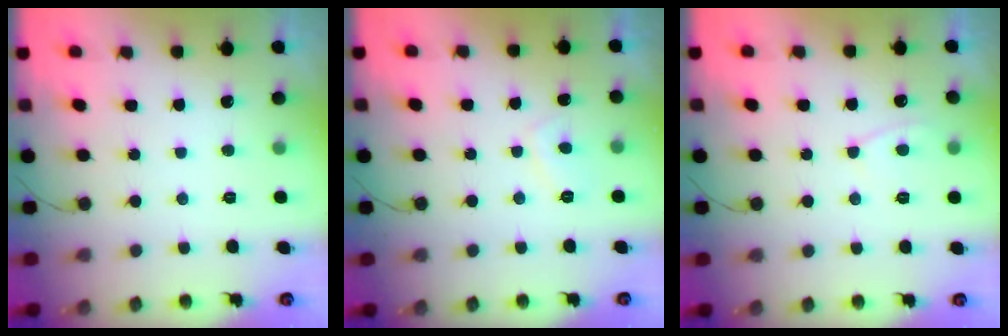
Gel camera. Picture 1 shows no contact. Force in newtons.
{"total": 2.9, "press": 2.8, "slide": 0.9}
{"total": 4.2, "press": 4.1, "slide": 0.5}